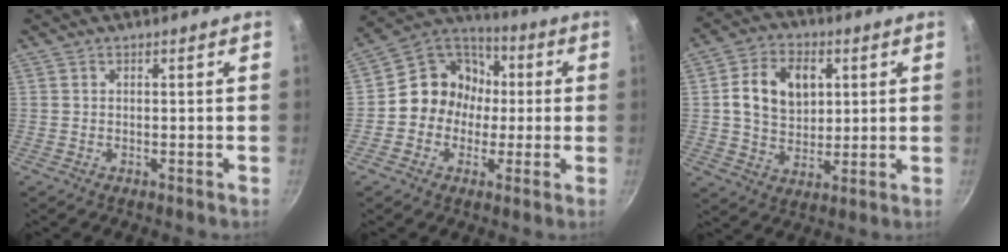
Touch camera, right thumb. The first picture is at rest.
{"total": 12.8, "force": [-0.3, 11.6, 5.5], "torque": [-0.039, 0.035, -0.029]}
{"total": 12.2, "force": [2.7, 9.0, 7.7], "torque": [-0.109, 0.000, 0.042]}